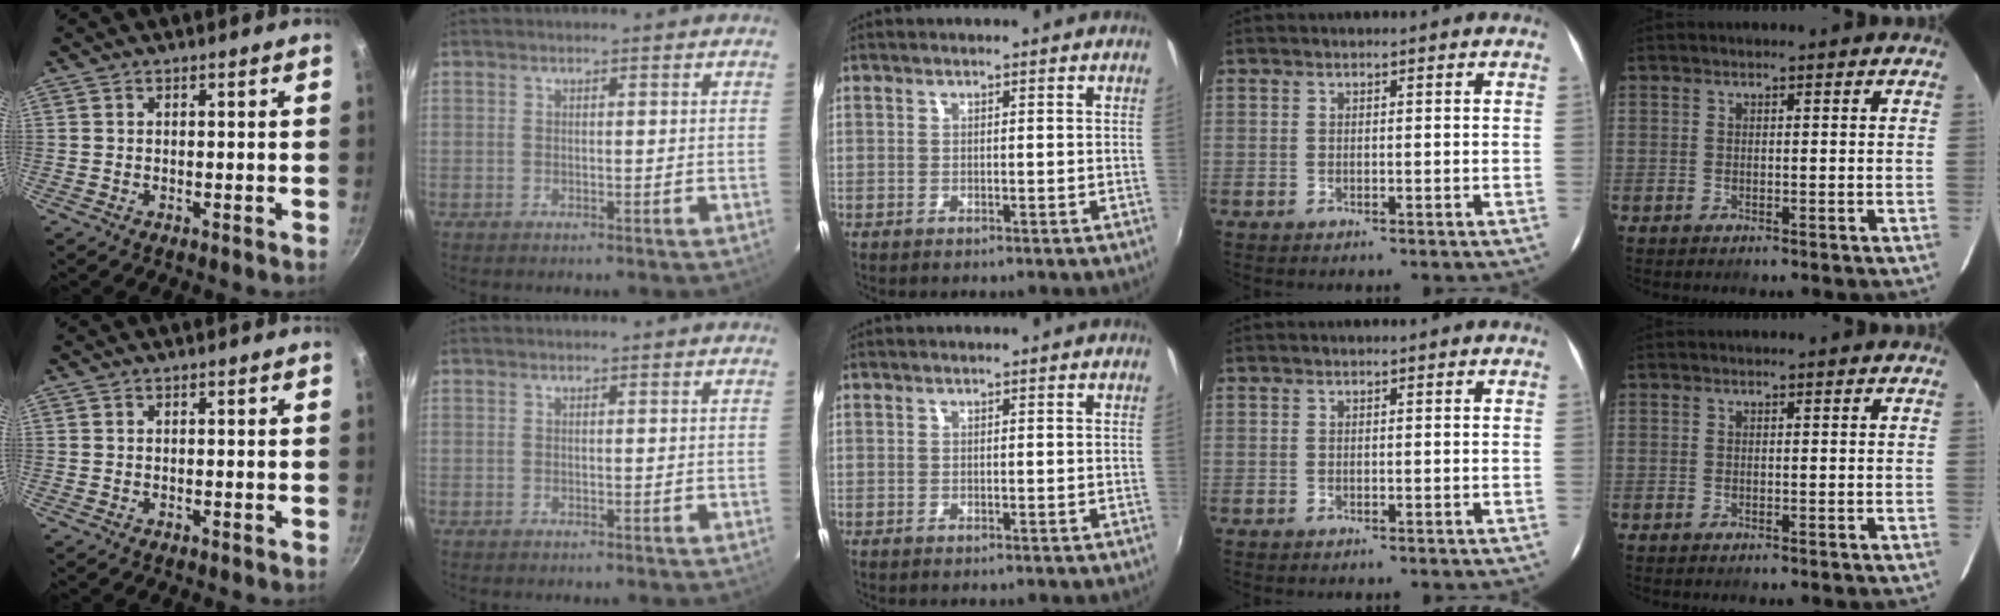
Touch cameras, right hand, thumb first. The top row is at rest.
{}